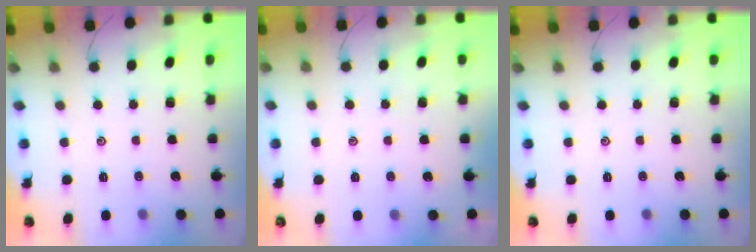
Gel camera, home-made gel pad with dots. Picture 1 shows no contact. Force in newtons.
{"total": 1.9, "press": 1.8, "slide": 0.4}
{"total": 0.0}